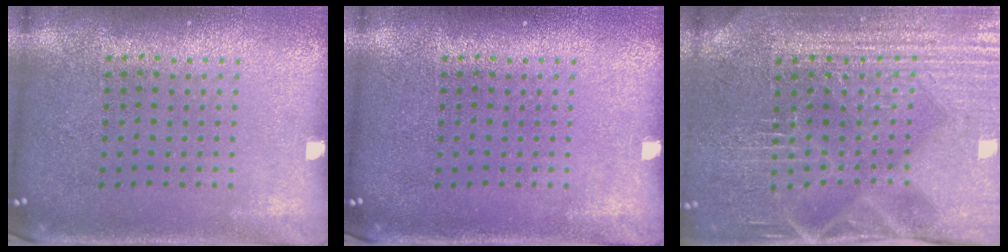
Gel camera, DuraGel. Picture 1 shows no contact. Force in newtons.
{"total": 0.0}
{"total": 4.3, "press": 4.2, "slide": 1.1}